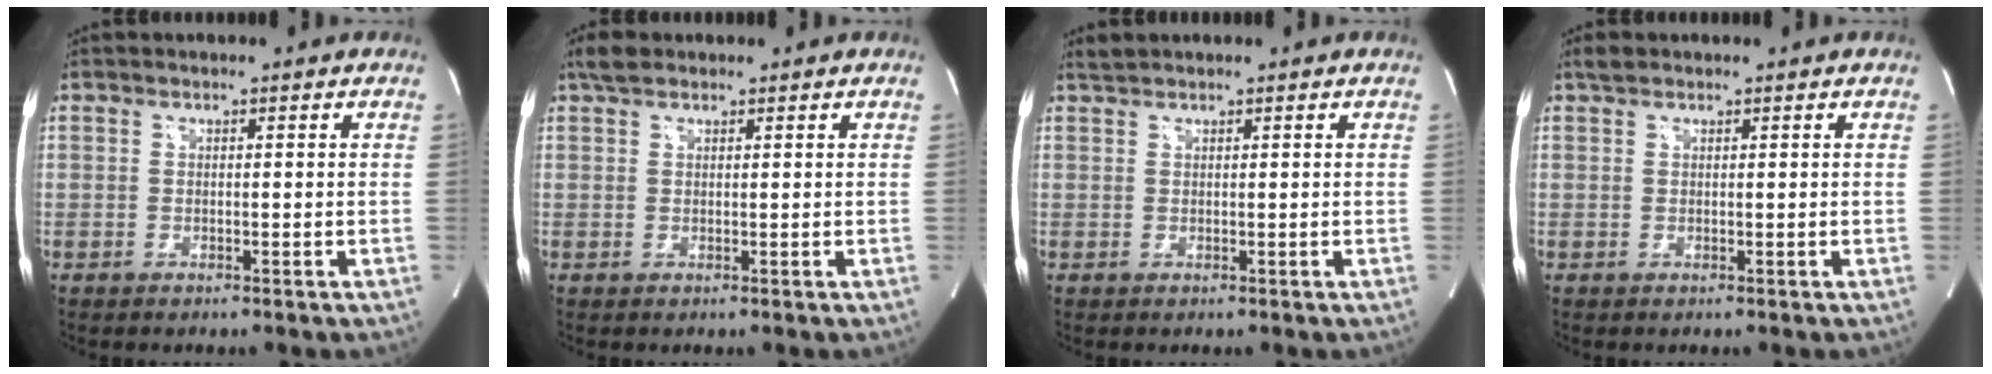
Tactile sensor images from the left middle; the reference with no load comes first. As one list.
[{"total": 2.3, "force": [1.8, 1.0, 1.0], "torque": [-0.024, 0.014, 0.033]}, {"total": 1.0, "force": [1.0, -0.1, 0.0], "torque": [-0.009, 0.009, 0.026]}, {"total": 1.2, "force": [1.0, 0.5, 0.4], "torque": [-0.012, 0.011, 0.019]}]